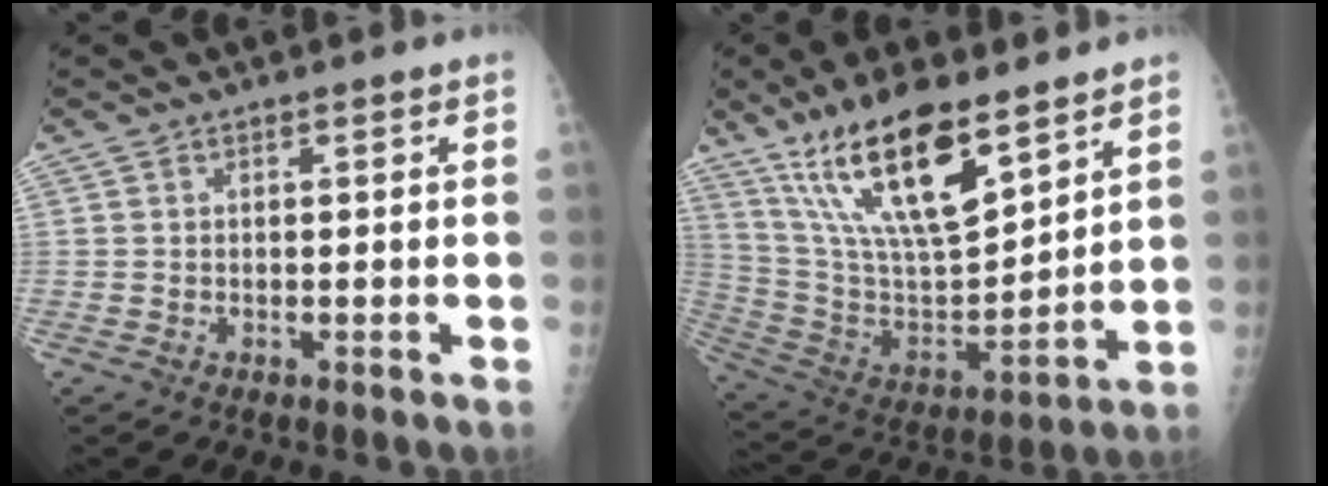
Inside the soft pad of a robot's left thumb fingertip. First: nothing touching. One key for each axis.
{"total": 21.0, "fx": 13.4, "fy": 7.3, "fz": 14.5, "tx": -0.241, "ty": -0.061, "tz": 0.256}